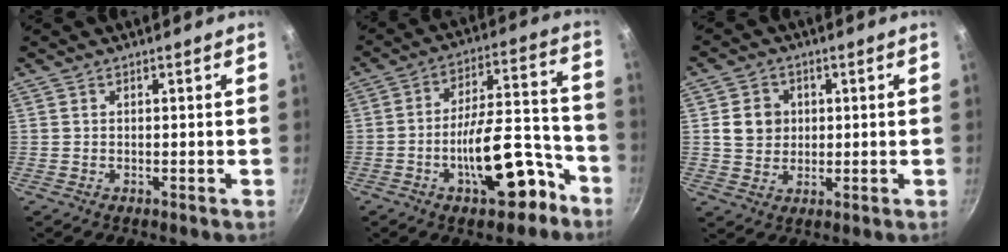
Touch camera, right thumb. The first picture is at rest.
{"total": 16.2, "force": [-7.9, 7.0, 12.3], "torque": [-0.148, 0.080, -0.110]}
{"total": 6.3, "force": [1.0, 5.6, 2.7], "torque": [-0.020, 0.003, 0.016]}